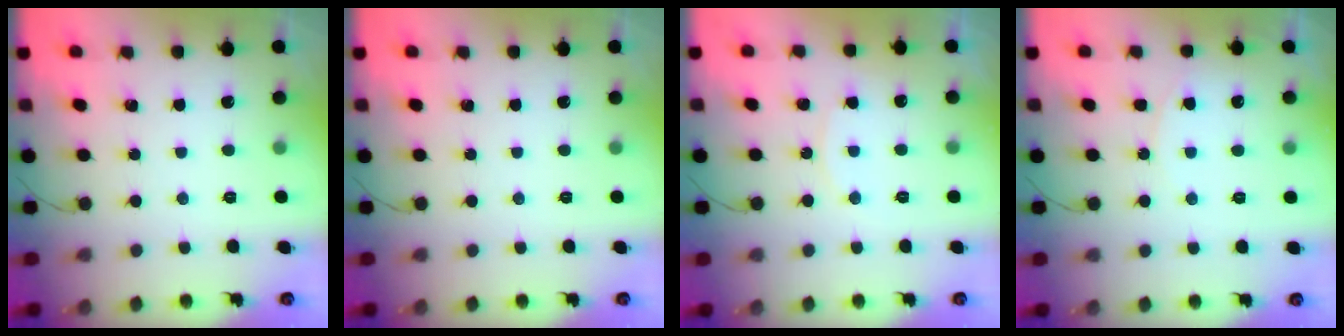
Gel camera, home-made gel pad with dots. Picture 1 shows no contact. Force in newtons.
{"total": 0.0}
{"total": 6.6, "press": 6.6, "slide": 0.5}
{"total": 4.8, "press": 4.8, "slide": 0.7}